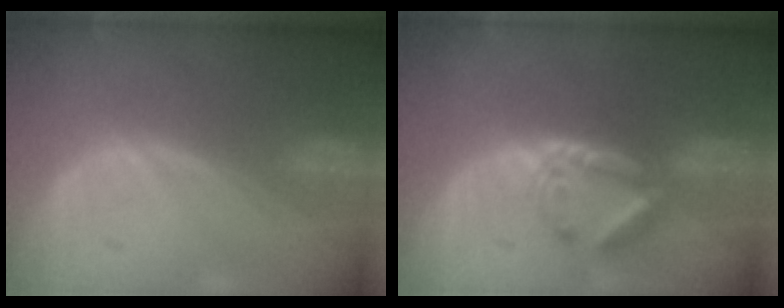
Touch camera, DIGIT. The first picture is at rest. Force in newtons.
{"total": 6.2, "press": 5.6, "slide": 2.6}